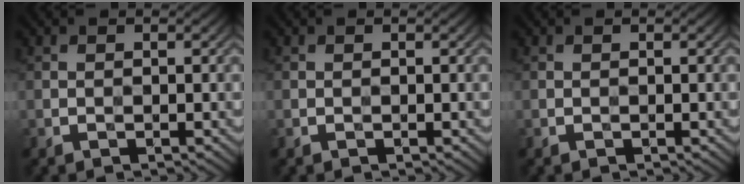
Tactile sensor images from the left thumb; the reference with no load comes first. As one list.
[{"total": 0.0}, {"total": 0.0}]